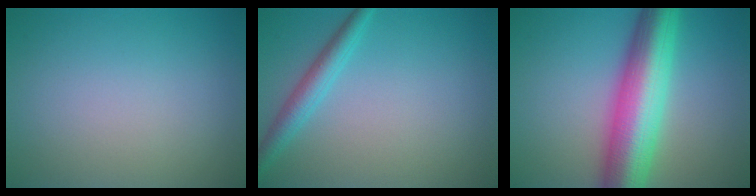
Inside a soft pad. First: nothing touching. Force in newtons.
{"total": 2.7, "press": 2.7, "slide": 0.1}
{"total": 10.3, "press": 10.3, "slide": 0.3}